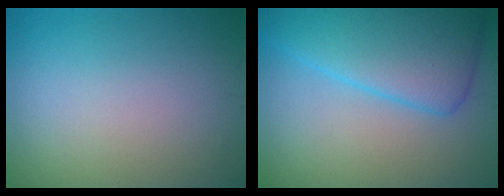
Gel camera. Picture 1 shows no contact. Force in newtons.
{"total": 7.5, "press": 7.5, "slide": 0.3}